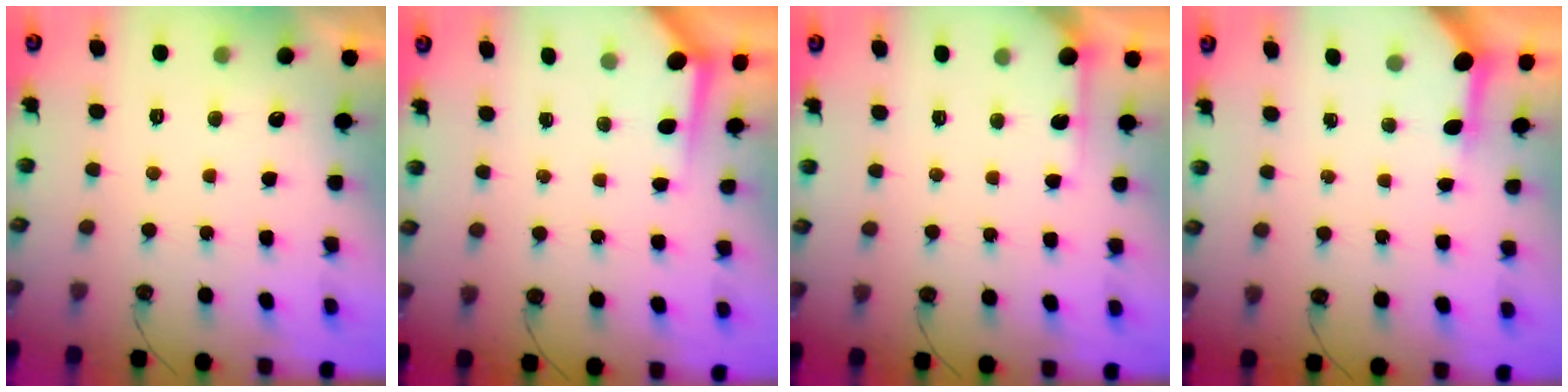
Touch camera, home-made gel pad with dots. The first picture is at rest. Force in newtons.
{"total": 3.6, "press": 3.5, "slide": 0.4}
{"total": 4.8, "press": 4.8, "slide": 0.4}
{"total": 3.6, "press": 3.5, "slide": 0.4}